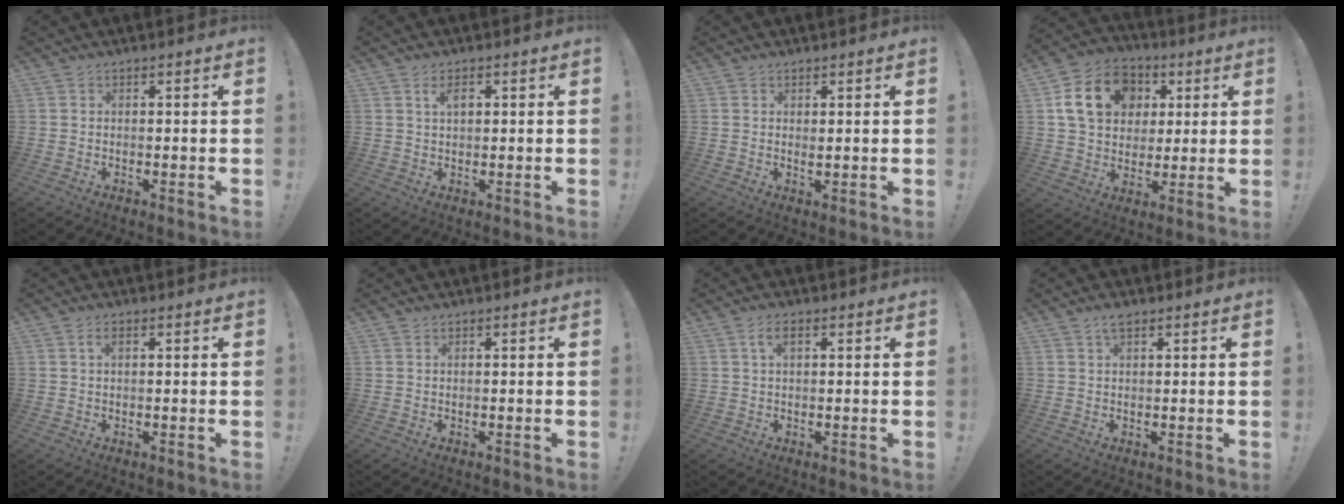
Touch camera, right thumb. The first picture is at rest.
{"total": 3.0, "force": [1.4, 1.4, 2.3], "torque": [-0.041, 0.003, 0.021]}
{"total": 1.0, "force": [0.8, 0.3, 0.5], "torque": [-0.003, -0.008, 0.014]}
{"total": 16.9, "force": [5.4, 13.3, 8.9], "torque": [-0.125, -0.003, 0.111]}
{"total": 1.5, "force": [0.5, 0.5, 1.3], "torque": [-0.019, 0.001, 0.005]}
{"total": 0.0}
{"total": 3.1, "force": [1.1, 1.3, 2.6], "torque": [-0.044, 0.003, 0.017]}
{"total": 2.5, "force": [1.6, 0.9, 1.7], "torque": [-0.027, -0.001, 0.027]}